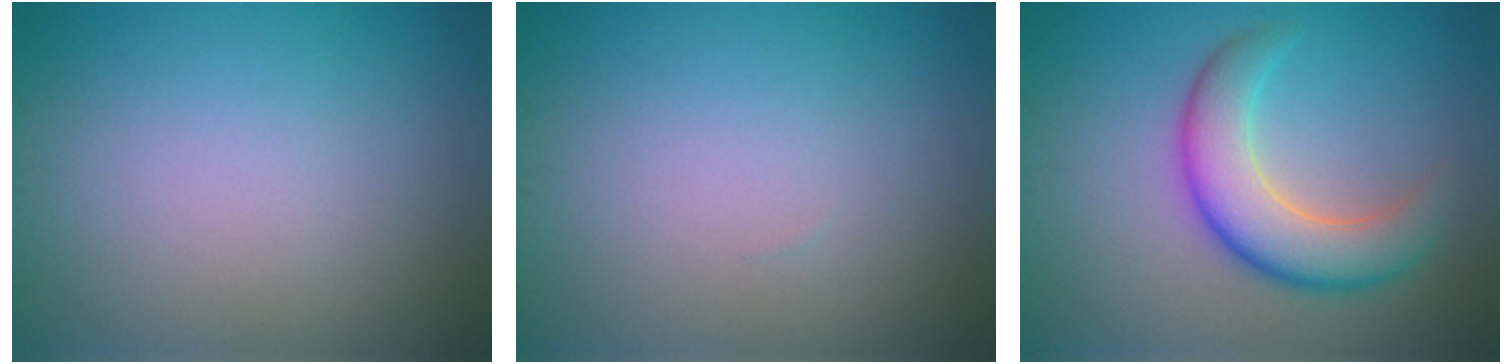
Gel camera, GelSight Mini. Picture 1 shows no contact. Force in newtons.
{"total": 0.0}
{"total": 5.9, "press": 5.8, "slide": 0.4}